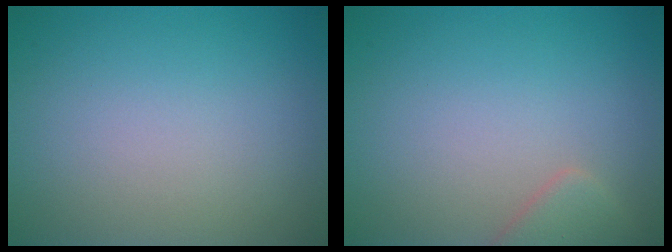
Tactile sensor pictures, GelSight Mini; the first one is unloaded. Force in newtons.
{"total": 2.0, "press": 2.0, "slide": 0.2}